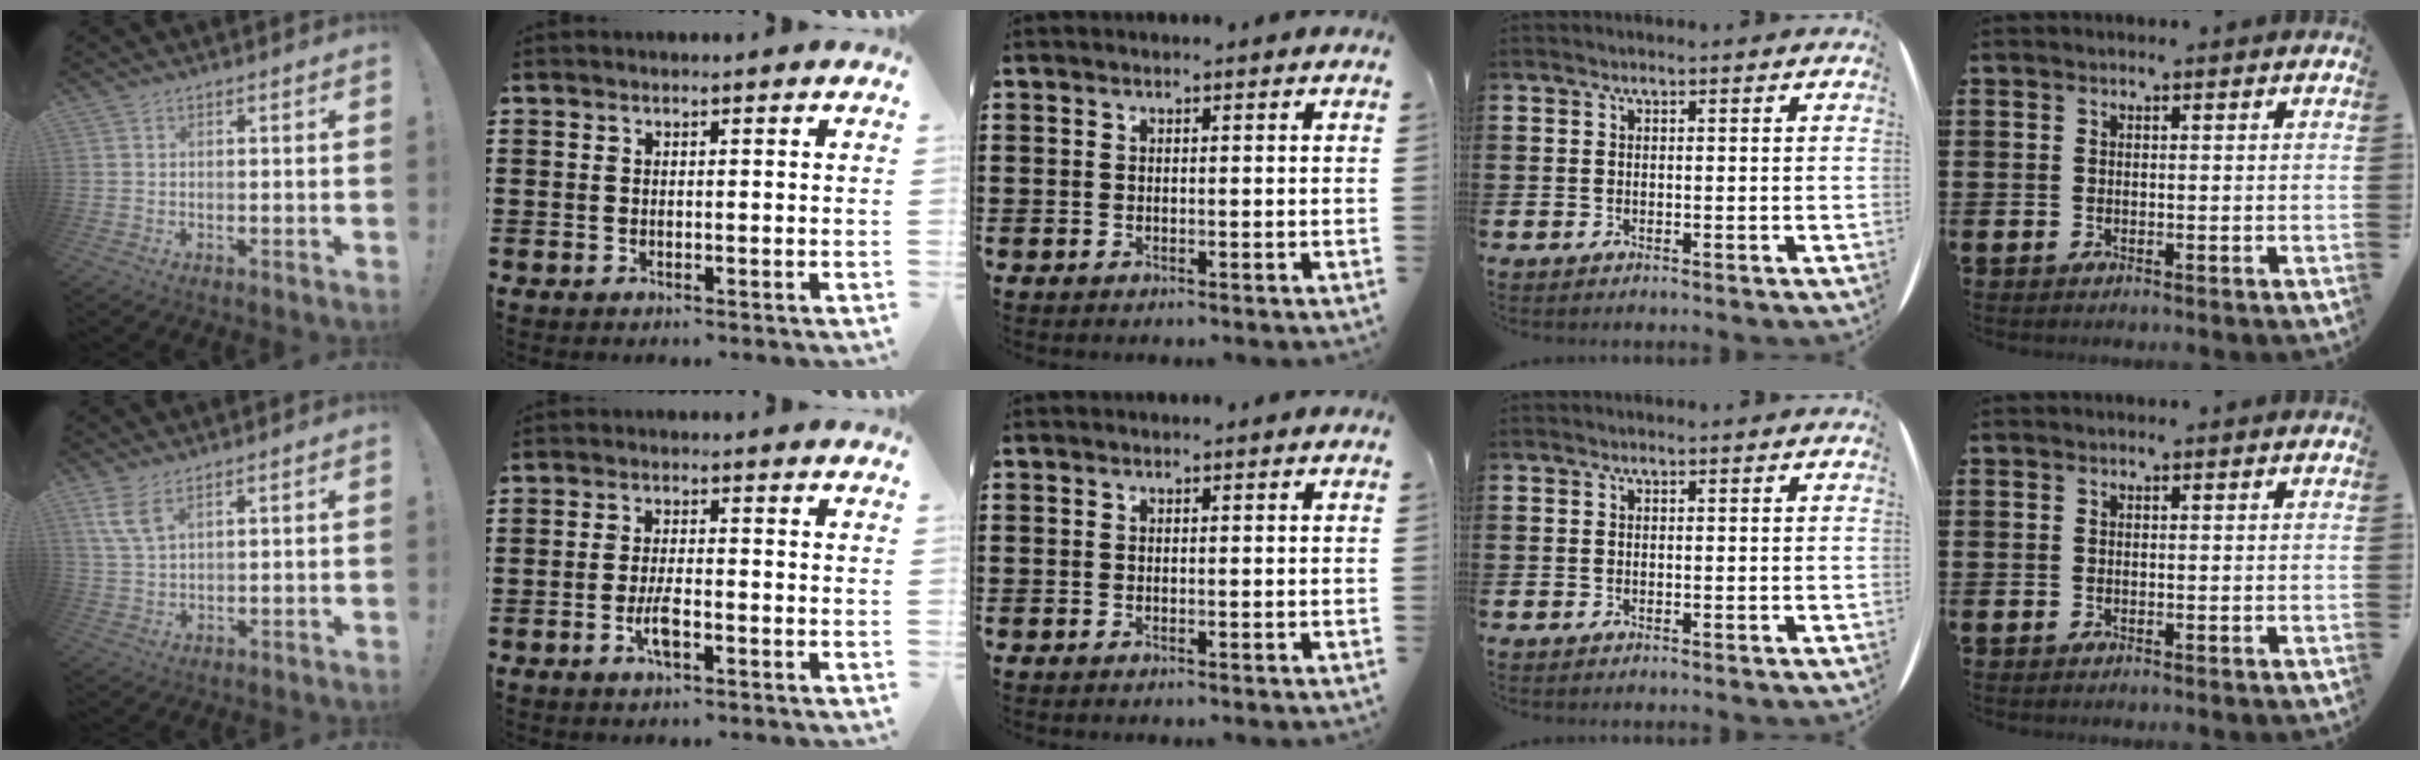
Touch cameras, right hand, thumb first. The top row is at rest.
{"thumb": {"total": 6.0, "force": [3.6, 2.2, 4.4], "torque": [-0.081, -0.013, 0.068]}, "index": {"total": 3.9, "force": [-1.5, 1.1, 3.5], "torque": [-0.073, -0.002, -0.031]}}